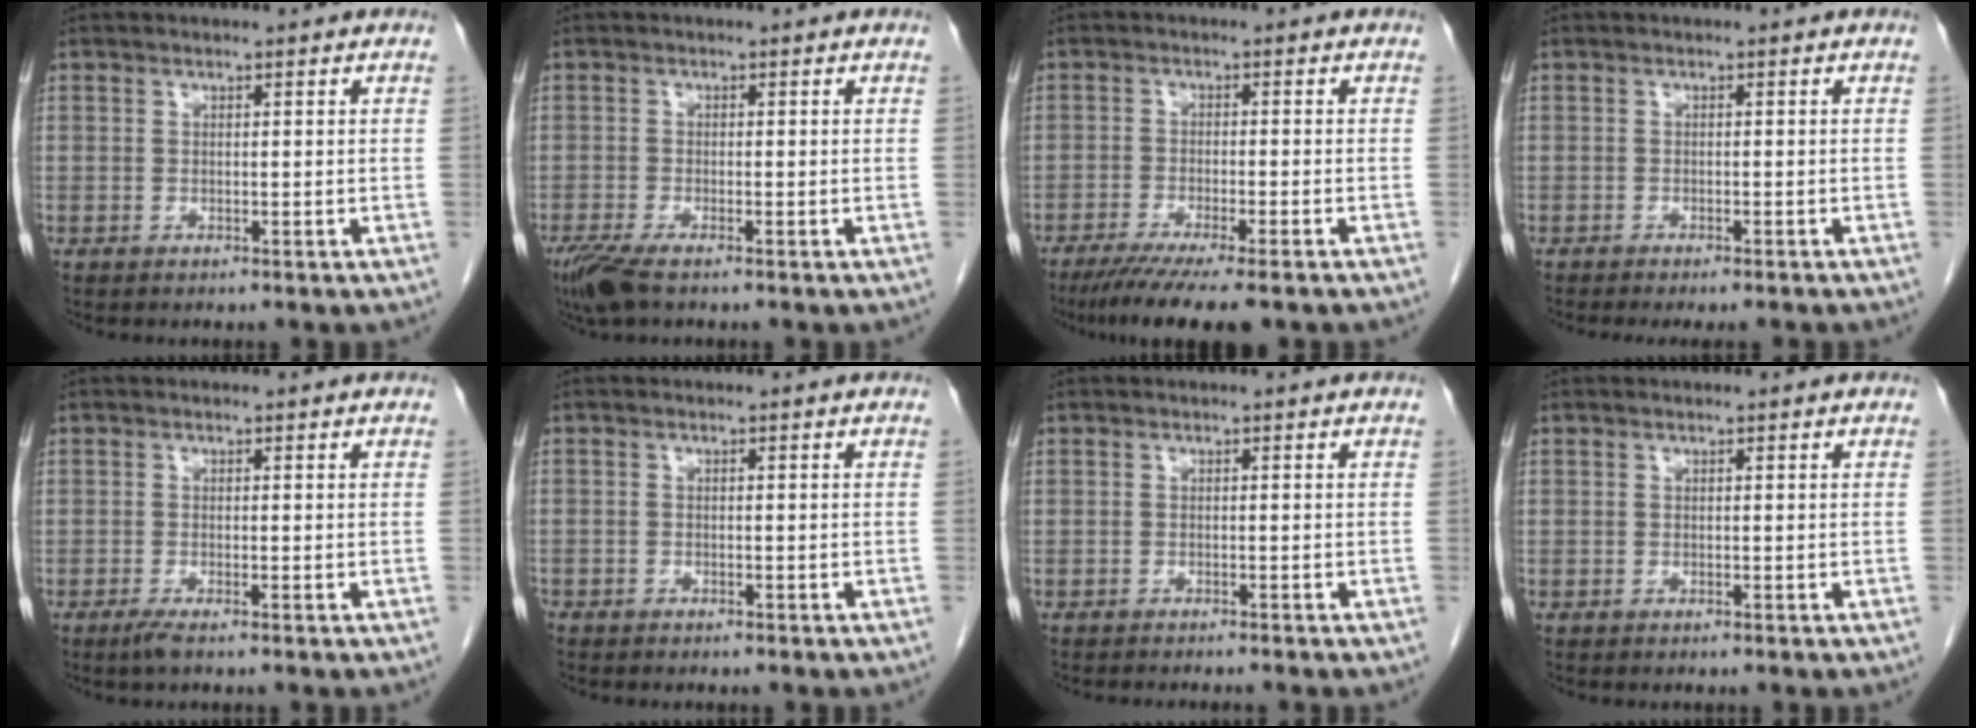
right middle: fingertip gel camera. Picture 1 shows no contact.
{"total": 4.6, "force": [-3.2, 0.9, 3.1], "torque": [-0.065, -0.013, -0.058]}
{"total": 9.9, "force": [-7.7, 0.5, 6.2], "torque": [-0.089, -0.022, -0.118]}
{"total": 5.2, "force": [-4.6, 1.0, 2.3], "torque": [-0.021, -0.009, -0.060]}
{"total": 1.5, "force": [-1.0, 0.0, 1.1], "torque": [-0.026, -0.006, -0.021]}
{"total": 1.4, "force": [-1.2, 0.6, 0.4], "torque": [-0.008, 0.000, -0.014]}
{"total": 3.5, "force": [-3.2, 0.1, 1.3], "torque": [-0.009, -0.004, -0.043]}
{"total": 0.0}